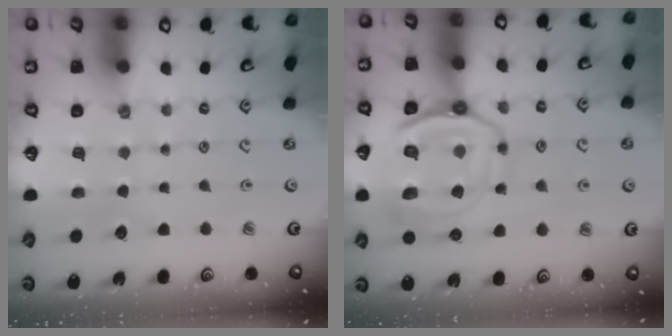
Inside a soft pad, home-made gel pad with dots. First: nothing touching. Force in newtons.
{"total": 15.5, "press": 15.4, "slide": 1.7}